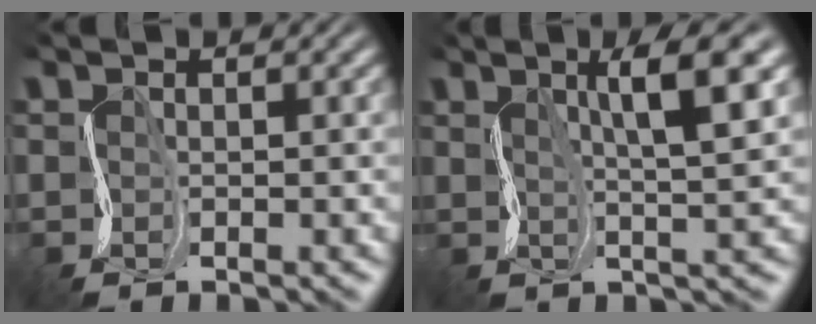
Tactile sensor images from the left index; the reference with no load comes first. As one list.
[{"total": 5.5, "force": [2.4, 0.9, 4.8], "torque": [-0.062, 0.016, 0.038]}]